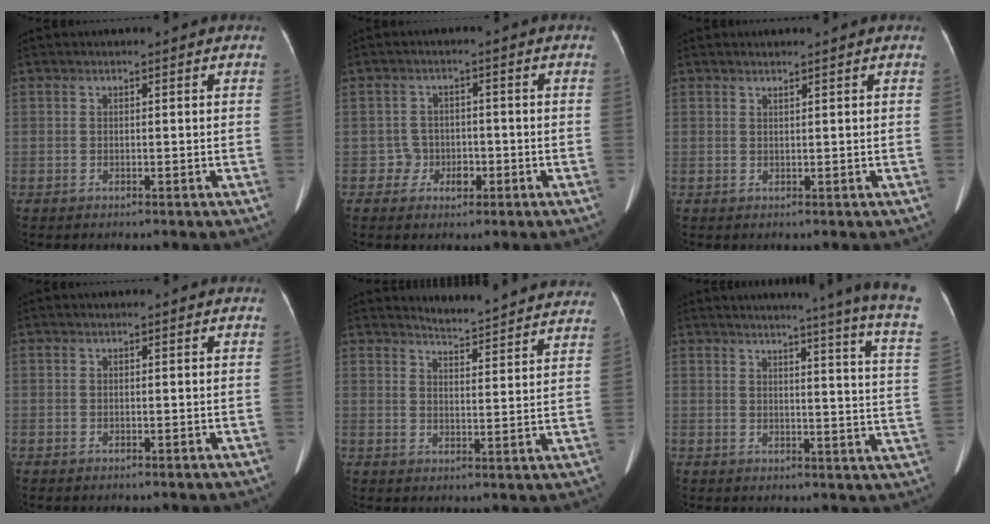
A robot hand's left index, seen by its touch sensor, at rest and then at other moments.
{"total": 3.0, "force": [-1.2, 2.8, 0.3], "torque": [0.004, 0.009, -0.019]}
{"total": 0.7, "force": [0.6, -0.3, 0.3], "torque": [-0.021, -0.006, 0.015]}
{"total": 0.0}
{"total": 15.3, "force": [15.0, 1.0, 2.9], "torque": [-0.030, -0.051, 0.165]}
{"total": 19.0, "force": [16.5, -2.5, 9.2], "torque": [-0.129, -0.102, 0.175]}